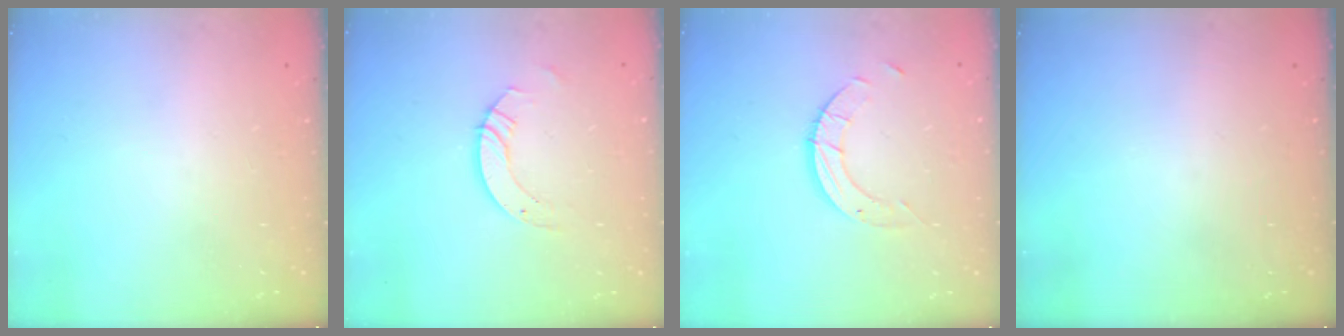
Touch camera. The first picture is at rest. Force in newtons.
{"total": 6.2, "press": 6.2, "slide": 0.6}
{"total": 5.6, "press": 5.6, "slide": 0.1}
{"total": 0.0}